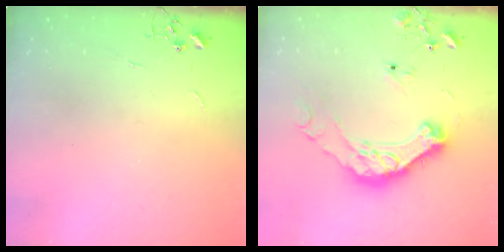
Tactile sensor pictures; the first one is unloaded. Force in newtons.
{"total": 17.4, "press": 17.2, "slide": 2.4}